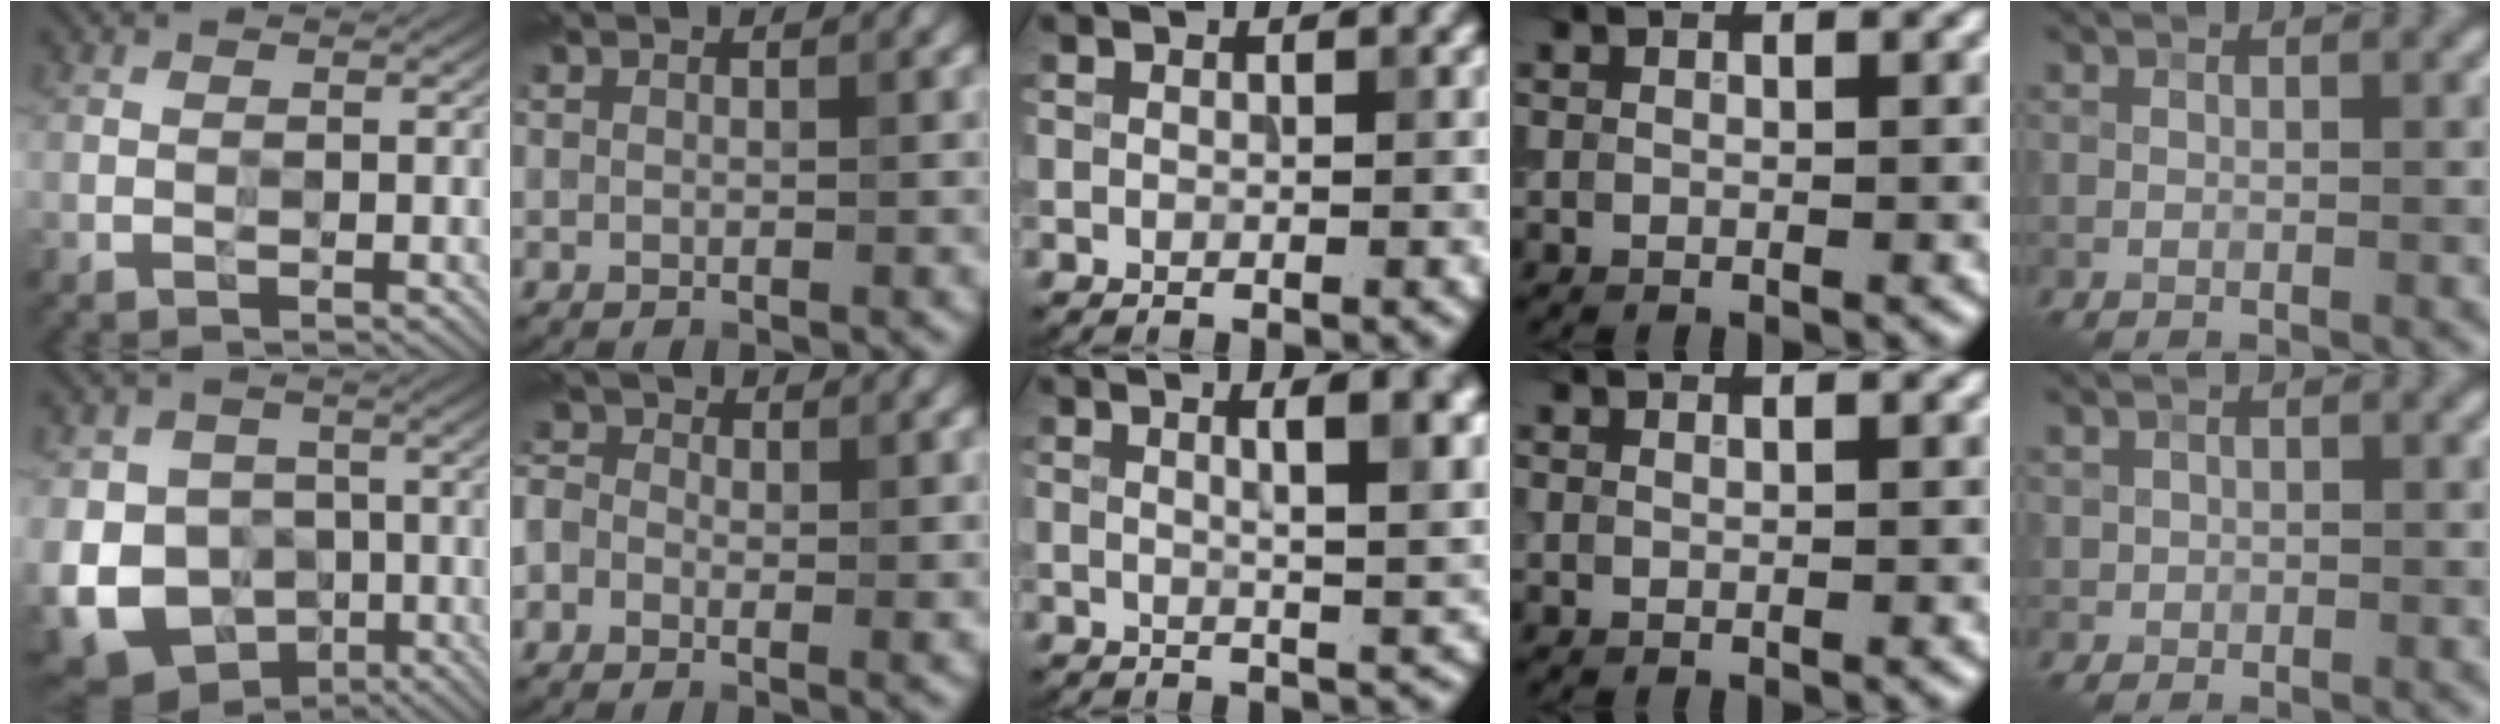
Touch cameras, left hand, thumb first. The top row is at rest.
{"thumb": {"total": 14.8, "force": [-4.3, 12.3, 7.0], "torque": [-0.181, -0.038, -0.090]}, "index": {"total": 3.5, "force": [-0.1, 2.7, 2.2], "torque": [-0.032, 0.017, -0.019]}, "middle": {"total": 6.2, "force": [1.9, 1.9, 5.6], "torque": [-0.050, 0.014, 0.018]}, "little": {"total": 0.8, "force": [0.2, 0.7, 0.1], "torque": [0.002, -0.003, 0.003]}}